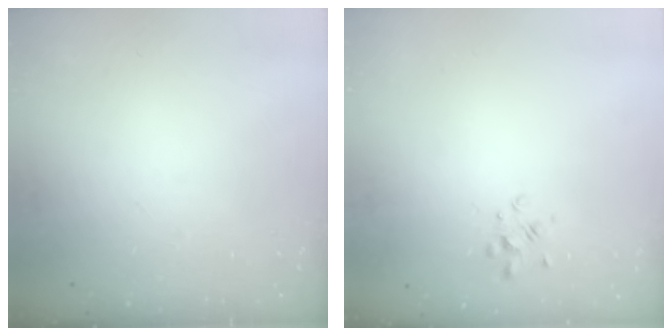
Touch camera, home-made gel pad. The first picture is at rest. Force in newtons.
{"total": 2.2, "press": 2.0, "slide": 1.0}